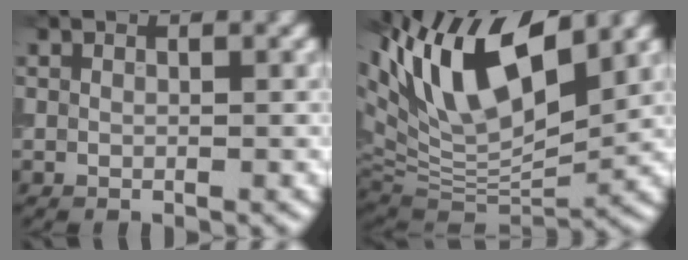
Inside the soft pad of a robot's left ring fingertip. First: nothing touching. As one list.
[{"total": 12.8, "force": [5.9, 4.7, 10.4], "torque": [-0.187, 0.018, 0.105]}]